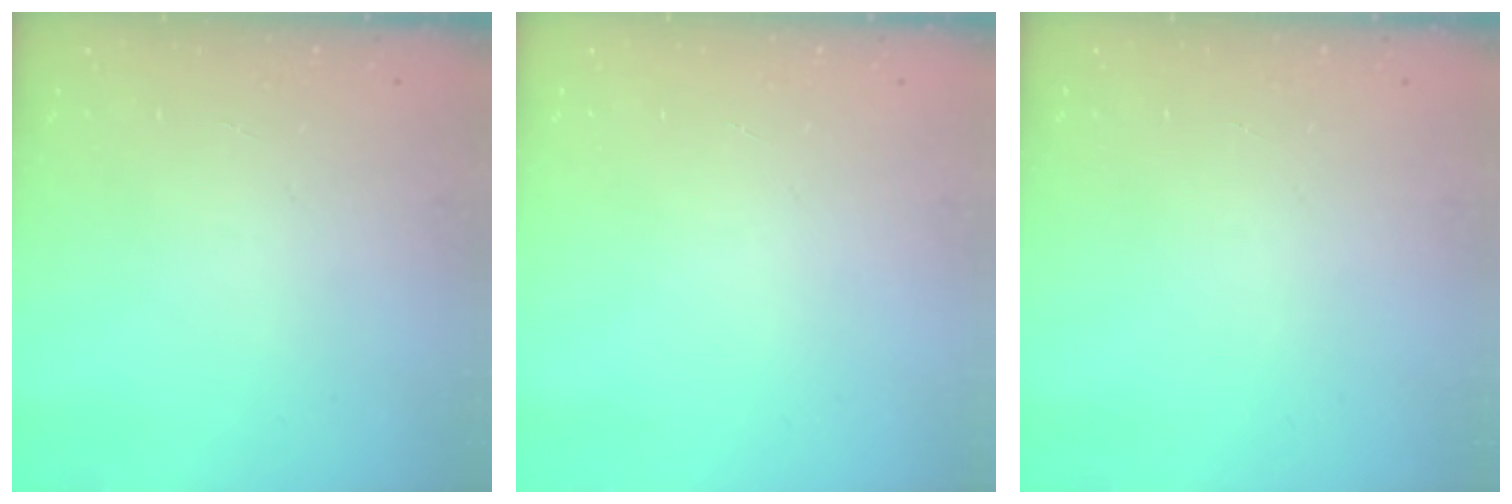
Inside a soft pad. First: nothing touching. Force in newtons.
{"total": 0.0}
{"total": 0.0}